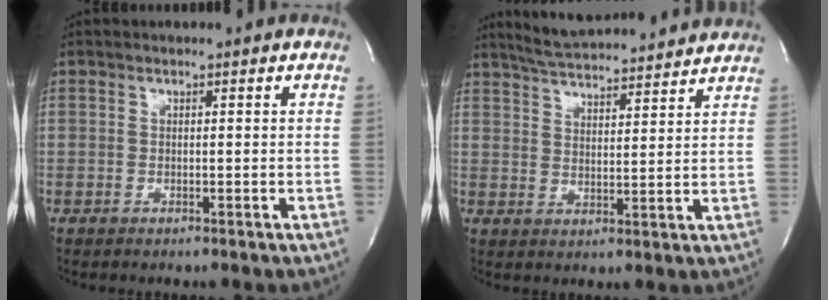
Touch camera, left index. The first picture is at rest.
{"total": 15.0, "force": [14.0, 1.5, 5.1], "torque": [-0.088, 0.020, 0.204]}